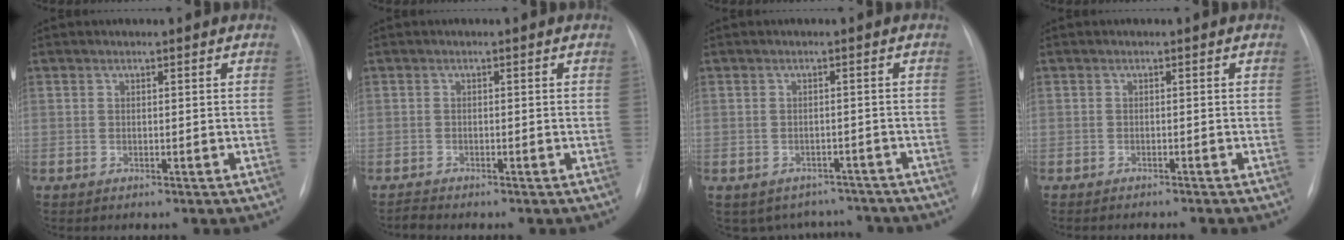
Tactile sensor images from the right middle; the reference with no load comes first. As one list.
[{"total": 1.0, "force": [-1.0, -0.2, -0.1], "torque": [-0.002, -0.007, -0.018]}, {"total": 6.4, "force": [-5.6, 3.2, 0.1], "torque": [0.011, 0.022, -0.065]}, {"total": 4.4, "force": [-4.0, 0.1, 1.9], "torque": [-0.018, -0.002, -0.050]}]